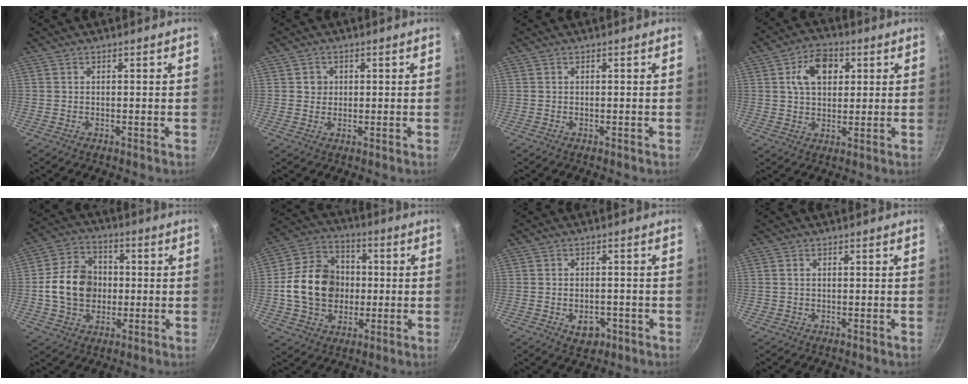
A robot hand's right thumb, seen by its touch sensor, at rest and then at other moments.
{"total": 2.3, "force": [0.5, 2.2, 0.5], "torque": [0.003, 0.002, 0.003]}
{"total": 0.0}
{"total": 9.5, "force": [2.8, 6.6, 6.3], "torque": [-0.083, 0.003, 0.040]}
{"total": 13.4, "force": [-0.3, 10.8, 7.9], "torque": [-0.114, 0.022, -0.012]}
{"total": 16.4, "force": [-0.5, 13.5, 9.4], "torque": [-0.138, 0.028, -0.014]}
{"total": 4.7, "force": [-1.8, 3.2, 2.9], "torque": [-0.031, 0.011, -0.017]}
{"total": 0.7, "force": [0.1, 0.6, 0.3], "torque": [-0.003, 0.003, 0.002]}